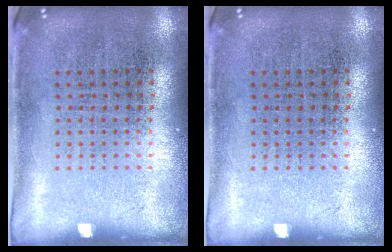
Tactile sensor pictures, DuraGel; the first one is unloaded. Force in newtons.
{"total": 0.0}